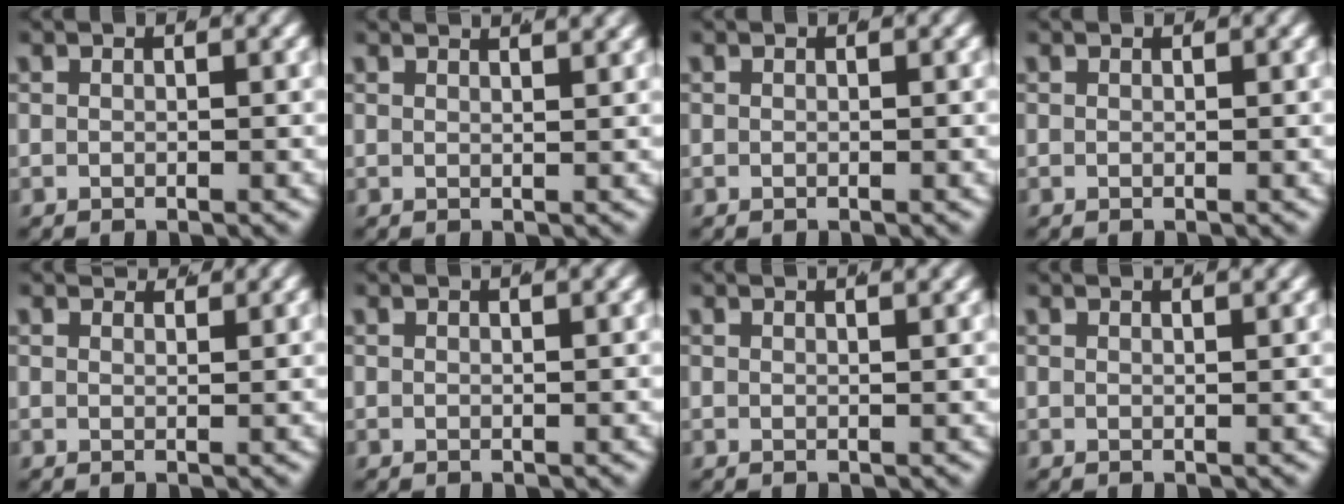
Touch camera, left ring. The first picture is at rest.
{"total": 2.7, "force": [2.4, -0.2, 1.2], "torque": [-0.009, 0.003, 0.036]}
{"total": 0.0}
{"total": 0.0}
{"total": 2.4, "force": [2.3, -0.3, 0.5], "torque": [0.000, -0.004, 0.038]}
{"total": 1.4, "force": [1.1, -0.5, 0.6], "torque": [0.000, 0.004, 0.017]}
{"total": 2.2, "force": [1.9, -0.3, 1.0], "torque": [-0.007, 0.004, 0.029]}
{"total": 2.1, "force": [1.9, -0.3, 1.0], "torque": [-0.006, 0.003, 0.029]}